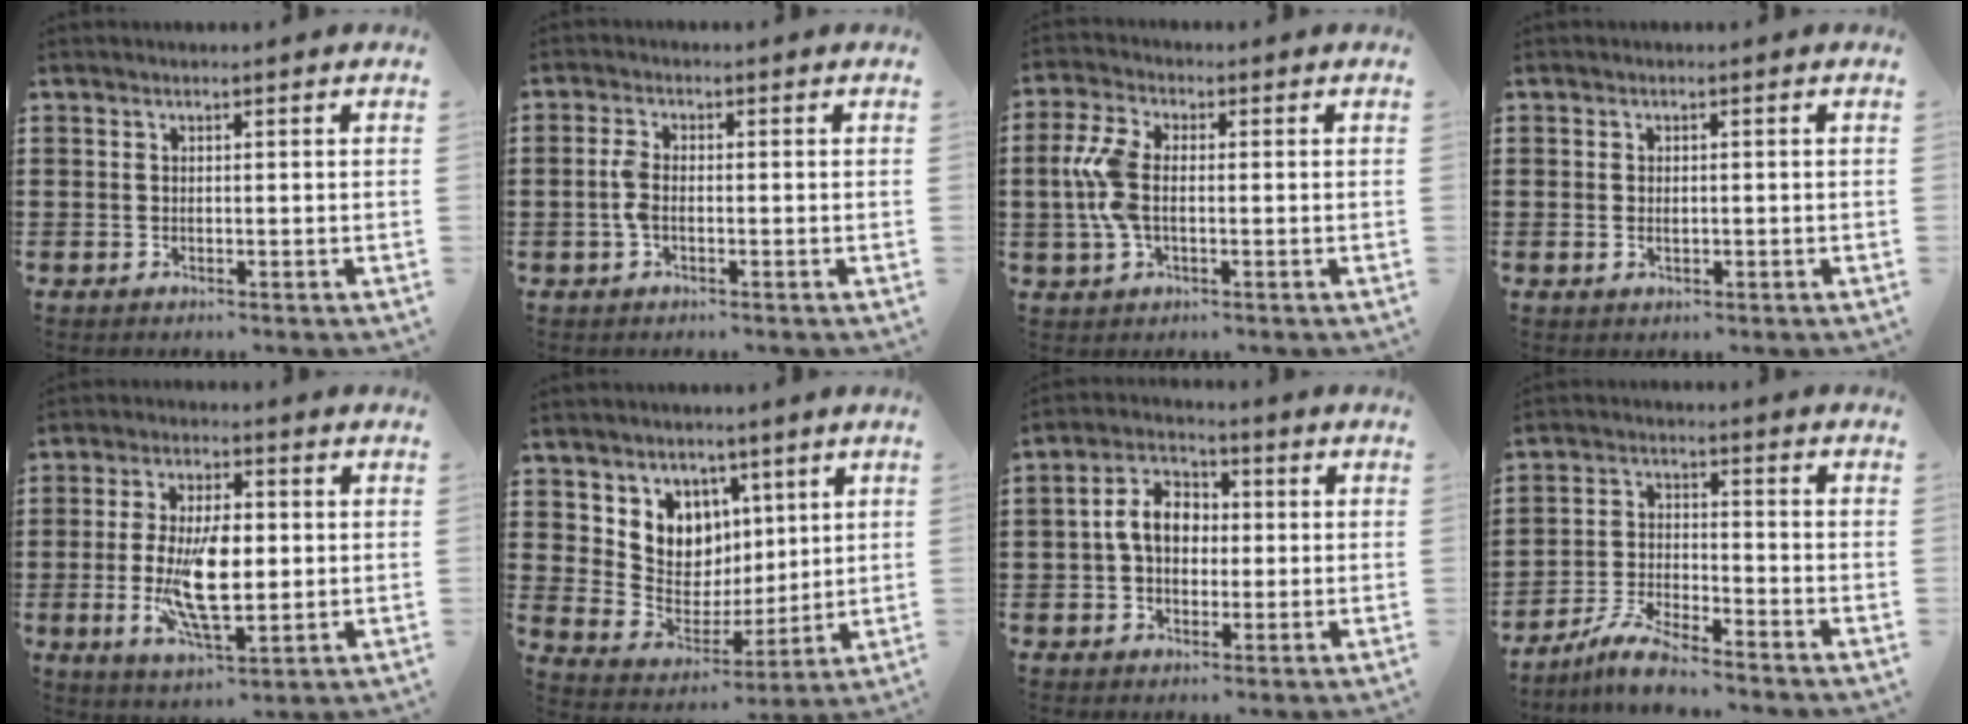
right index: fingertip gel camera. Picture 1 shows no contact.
{"total": 3.1, "force": [-0.6, 1.3, 2.7], "torque": [-0.074, -0.004, -0.018]}
{"total": 7.4, "force": [-0.2, 3.9, 6.2], "torque": [-0.165, -0.005, -0.015]}
{"total": 1.0, "force": [-0.1, 0.6, 0.8], "torque": [-0.016, 0.004, -0.003]}
{"total": 11.2, "force": [-0.6, 4.6, 10.2], "torque": [-0.216, -0.009, -0.013]}
{"total": 7.2, "force": [3.8, 6.1, -0.1], "torque": [-0.035, -0.047, 0.073]}
{"total": 6.6, "force": [0.0, 4.7, 4.6], "torque": [-0.106, 0.014, -0.005]}
{"total": 6.0, "force": [-5.5, 0.7, 2.3], "torque": [-0.059, -0.003, -0.109]}